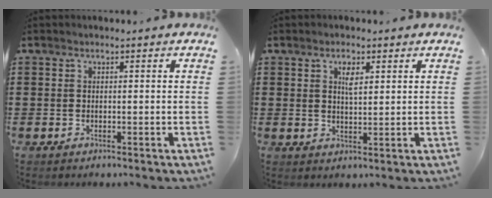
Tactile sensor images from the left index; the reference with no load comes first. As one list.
[{"total": 2.9, "force": [1.5, 1.0, 2.2], "torque": [-0.041, 0.002, 0.024]}]